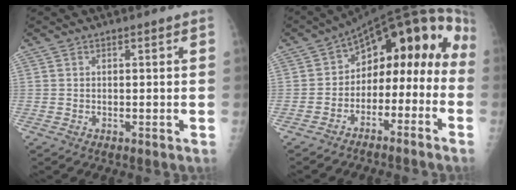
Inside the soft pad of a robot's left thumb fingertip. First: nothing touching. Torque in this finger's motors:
{"motor_torque": [0.68, 0.74, 0.13, 0.04, 0.09]}